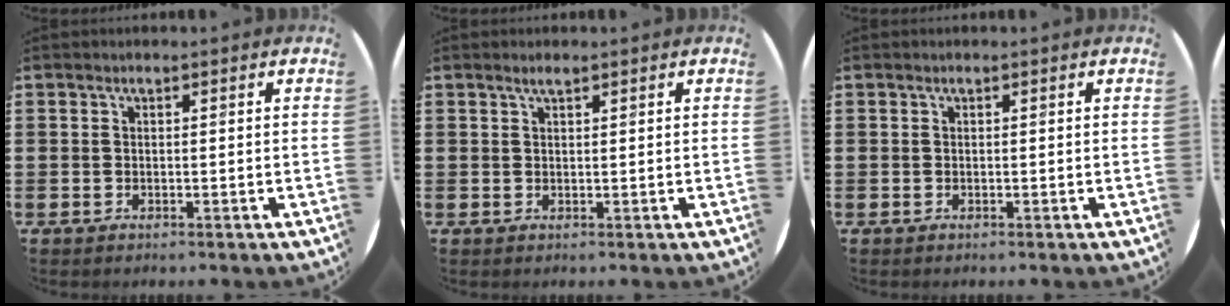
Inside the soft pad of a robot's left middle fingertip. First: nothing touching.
{"total": 1.1, "force": [0.9, 0.1, 0.6], "torque": [-0.011, 0.003, 0.015]}
{"total": 0.0}